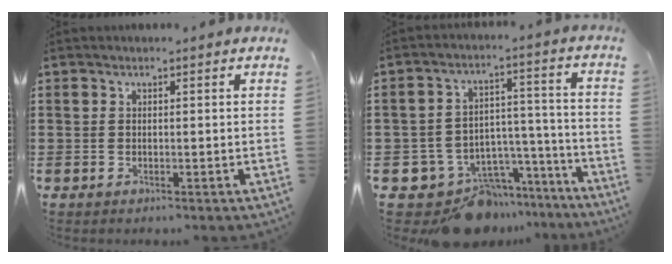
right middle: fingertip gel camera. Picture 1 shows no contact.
{"total": 9.8, "force": [-8.2, 5.1, 1.8], "torque": [-0.026, 0.036, -0.144]}